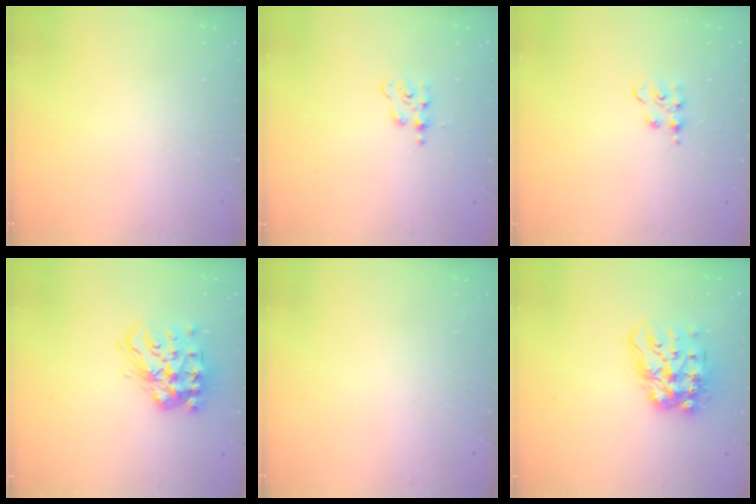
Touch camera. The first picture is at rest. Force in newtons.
{"total": 2.3, "press": 2.3, "slide": 0.4}
{"total": 4.7, "press": 4.6, "slide": 0.6}
{"total": 16.8, "press": 16.8, "slide": 1.0}
{"total": 0.0}
{"total": 16.4, "press": 16.3, "slide": 1.6}